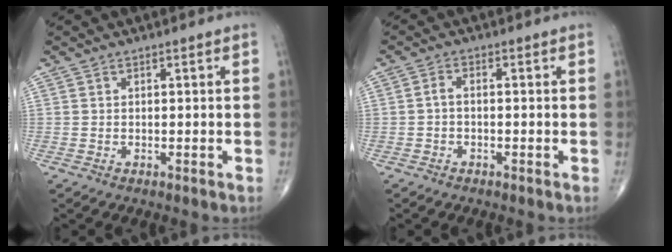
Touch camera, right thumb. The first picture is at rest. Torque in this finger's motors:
{"motor_torque": [-0.13, 0.12, -0.02, 0.11, 0.01]}